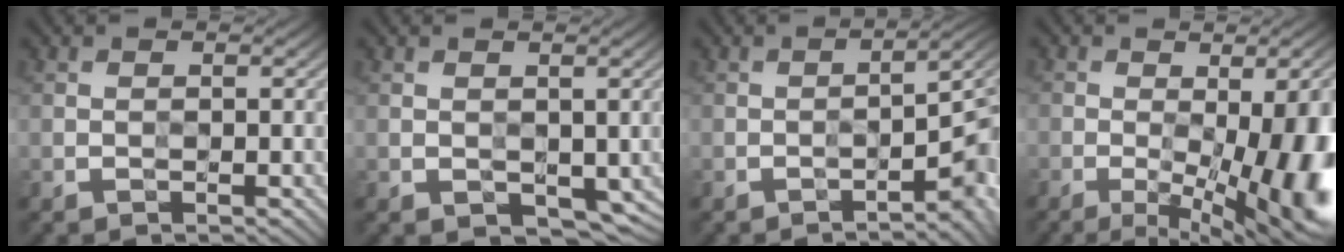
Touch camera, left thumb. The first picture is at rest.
{"total": 3.4, "force": [-0.2, 2.2, 2.5], "torque": [-0.043, -0.013, 0.001]}
{"total": 4.7, "force": [-1.8, 1.0, 4.2], "torque": [-0.058, 0.010, -0.026]}
{"total": 16.9, "force": [-4.5, 8.1, 14.2], "torque": [-0.188, -0.045, -0.039]}